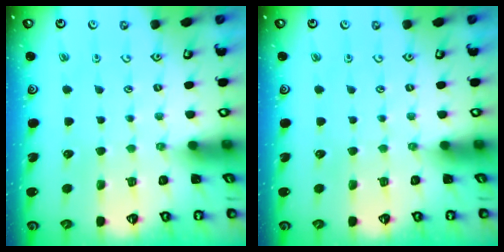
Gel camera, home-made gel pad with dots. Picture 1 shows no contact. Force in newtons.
{"total": 0.0}